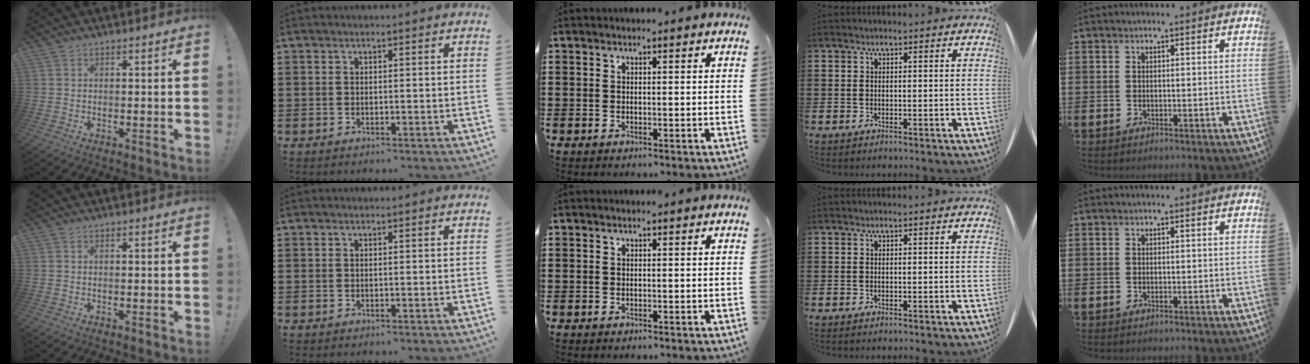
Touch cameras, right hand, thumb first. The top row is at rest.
{}